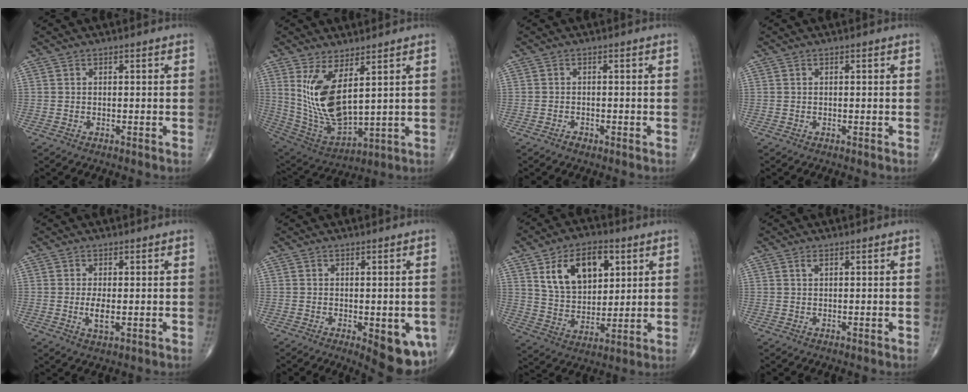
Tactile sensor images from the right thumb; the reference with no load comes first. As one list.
[{"total": 13.8, "force": [4.5, 5.7, 11.7], "torque": [-0.227, -0.036, 0.109]}, {"total": 1.0, "force": [-0.7, 0.6, 0.4], "torque": [-0.005, 0.002, -0.013]}, {"total": 0.0}, {"total": 3.0, "force": [-0.2, 1.1, 2.7], "torque": [-0.058, -0.009, -0.004]}, {"total": 9.9, "force": [-3.0, 3.9, 8.6], "torque": [-0.087, -0.010, -0.029]}, {"total": 14.7, "force": [5.8, 9.1, 10.0], "torque": [-0.133, -0.020, 0.110]}, {"total": 0.7, "force": [0.4, 0.3, 0.5], "torque": [-0.013, 0.006, 0.009]}]